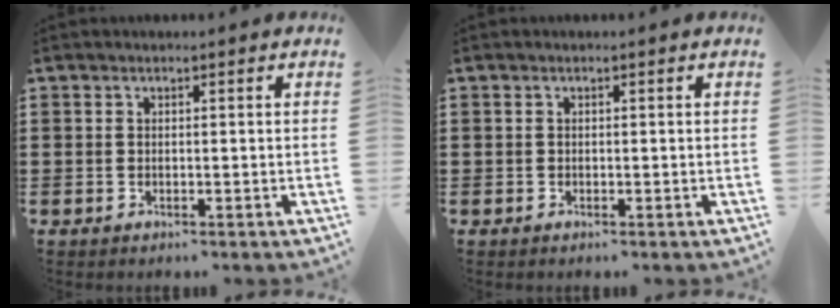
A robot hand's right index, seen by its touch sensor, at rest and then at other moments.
{"total": 0.0}